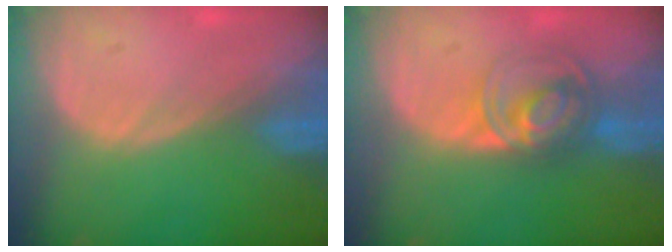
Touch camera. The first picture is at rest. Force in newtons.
{"total": 7.3, "press": 6.0, "slide": 4.1}